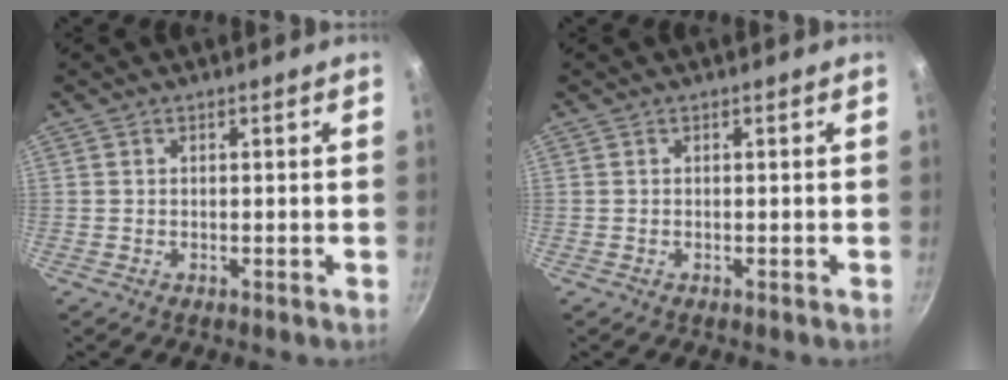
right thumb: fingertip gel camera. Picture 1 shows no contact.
{"total": 0.0}